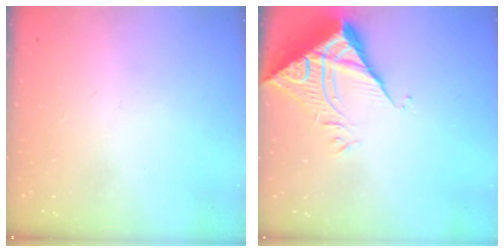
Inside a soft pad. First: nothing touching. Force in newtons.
{"total": 9.0, "press": 8.9, "slide": 0.8}